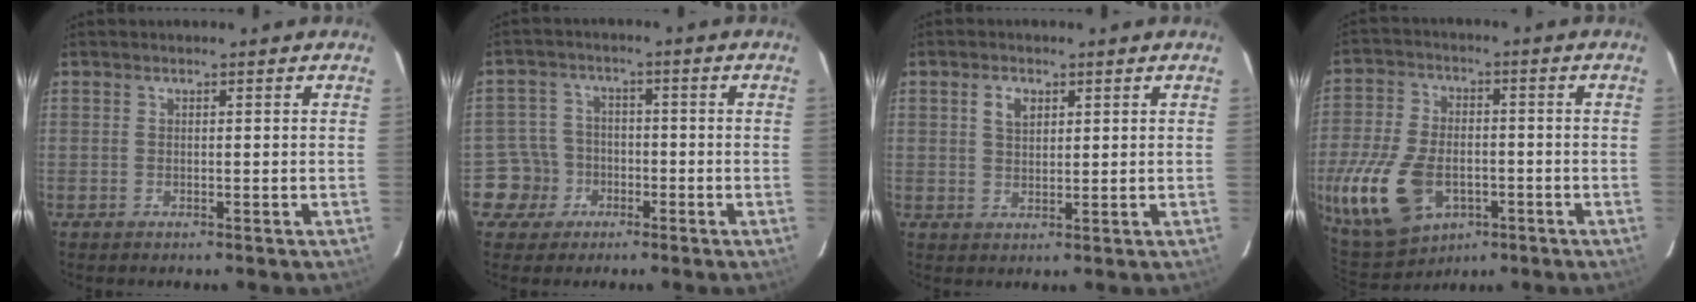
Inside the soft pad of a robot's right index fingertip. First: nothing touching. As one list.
[{"total": 6.0, "force": [-2.7, 5.4, -0.2], "torque": [-0.007, 0.026, -0.048]}, {"total": 3.4, "force": [1.4, 2.2, 2.1], "torque": [-0.037, 0.008, 0.027]}, {"total": 20.6, "force": [-7.1, 13.3, 14.0], "torque": [-0.339, -0.023, -0.109]}]